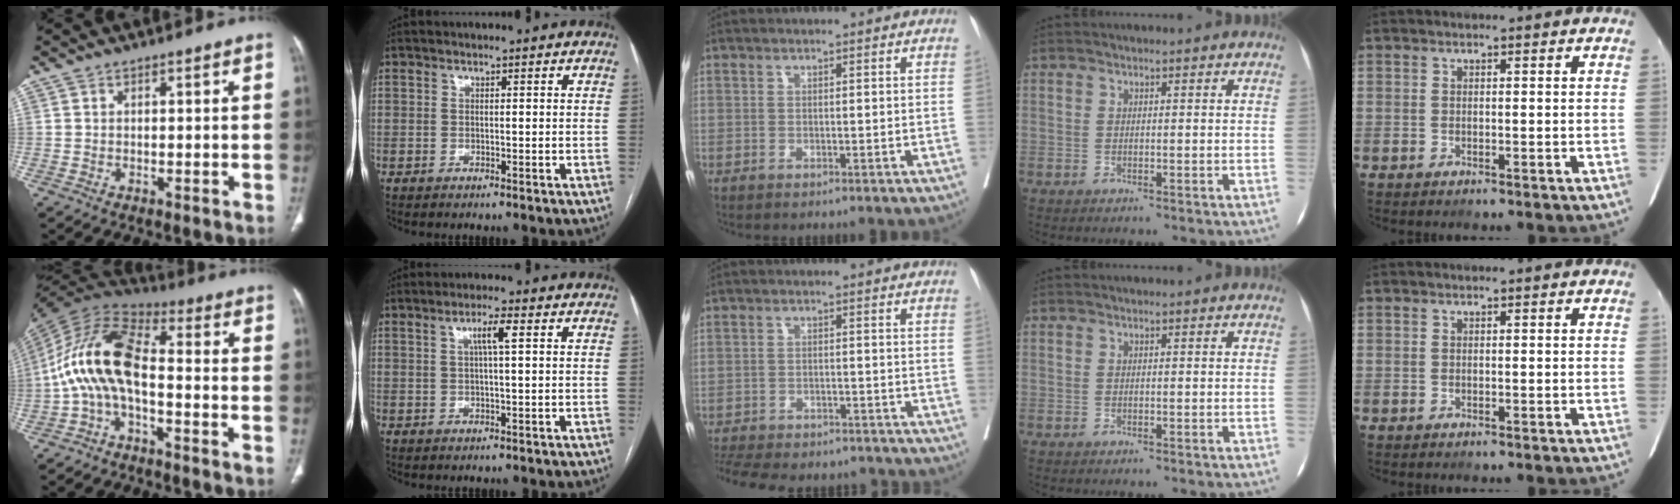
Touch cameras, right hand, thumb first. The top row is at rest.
{"thumb": {"total": 13.6, "force": [-2.8, 6.5, 11.6], "torque": [-0.225, 0.064, -0.066]}, "index": {"total": 3.4, "force": [0.9, -0.1, 3.2], "torque": [-0.058, 0.005, 0.016]}, "middle": {"total": 16.7, "force": [-14.7, 5.4, 5.9], "torque": [-0.155, -0.008, -0.198]}}